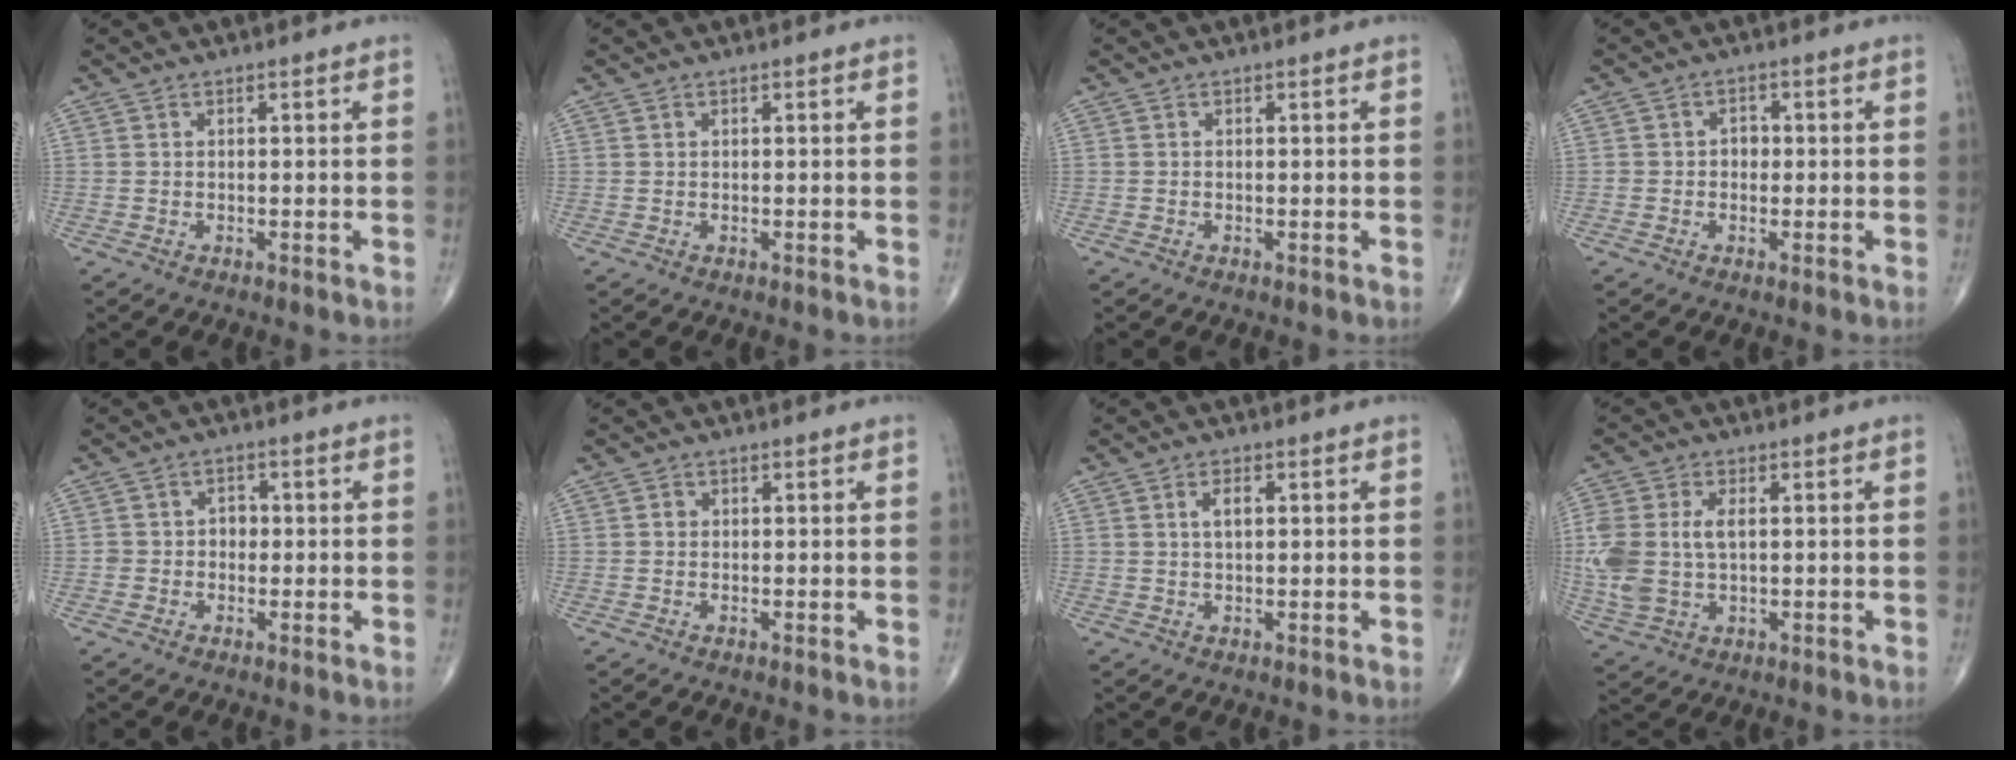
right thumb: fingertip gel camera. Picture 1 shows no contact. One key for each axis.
{"total": 0.0}
{"total": 0.0}
{"total": 2.3, "fx": -0.2, "fy": 1.9, "fz": 1.2, "tx": -0.001, "ty": 0.007, "tz": -0.008}
{"total": 3.1, "fx": -0.3, "fy": 2.8, "fz": 1.3, "tx": 0.001, "ty": 0.013, "tz": -0.011}
{"total": 0.8, "fx": 0.0, "fy": 0.8, "fz": 0.3, "tx": 0.001, "ty": 0.003, "tz": -0.002}
{"total": 2.6, "fx": 0.6, "fy": 1.3, "fz": 2.2, "tx": -0.040, "ty": -0.002, "tz": 0.010}
{"total": 11.4, "fx": 0.7, "fy": 7.1, "fz": 8.9, "tx": -0.219, "ty": 0.006, "tz": 0.022}